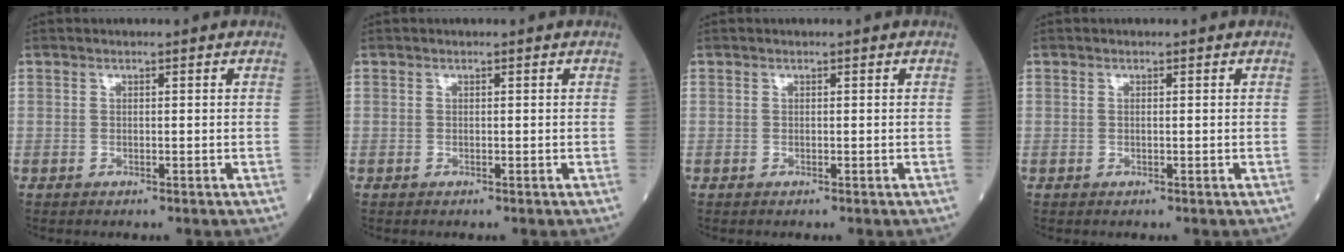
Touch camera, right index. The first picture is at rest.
{"total": 0.0}
{"total": 0.0}
{"total": 0.0}